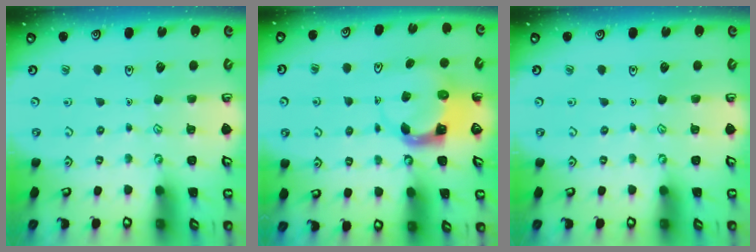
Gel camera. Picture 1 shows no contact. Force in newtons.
{"total": 3.9, "press": 3.9, "slide": 0.4}
{"total": 0.0}